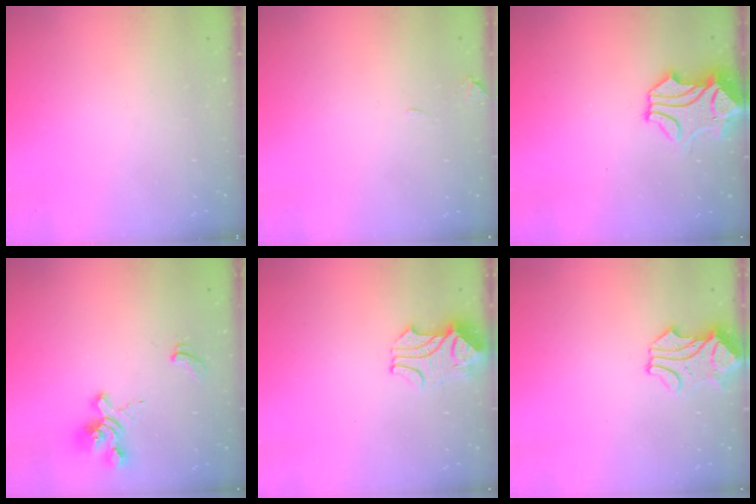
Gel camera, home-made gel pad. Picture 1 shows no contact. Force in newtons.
{"total": 1.1, "press": 1.0, "slide": 0.3}
{"total": 1.5, "press": 0.8, "slide": 1.3}
{"total": 1.9, "press": 1.1, "slide": 1.5}
{"total": 2.2, "press": 2.1, "slide": 0.8}
{"total": 0.9, "press": 0.7, "slide": 0.7}